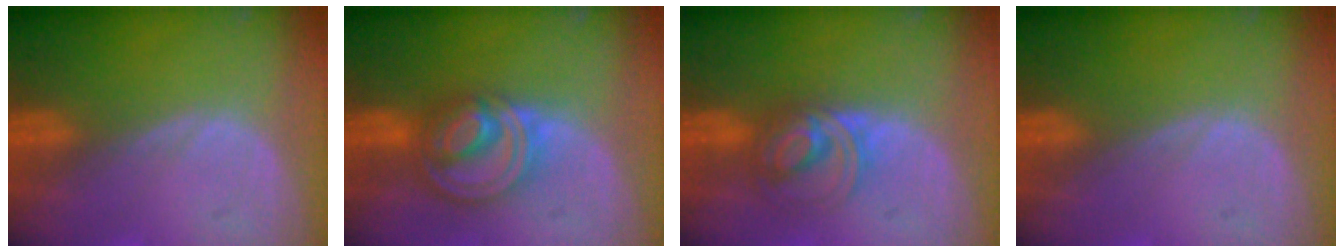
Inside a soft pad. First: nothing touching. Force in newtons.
{"total": 8.1, "press": 7.0, "slide": 4.1}
{"total": 5.5, "press": 5.5, "slide": 0.6}
{"total": 0.0}